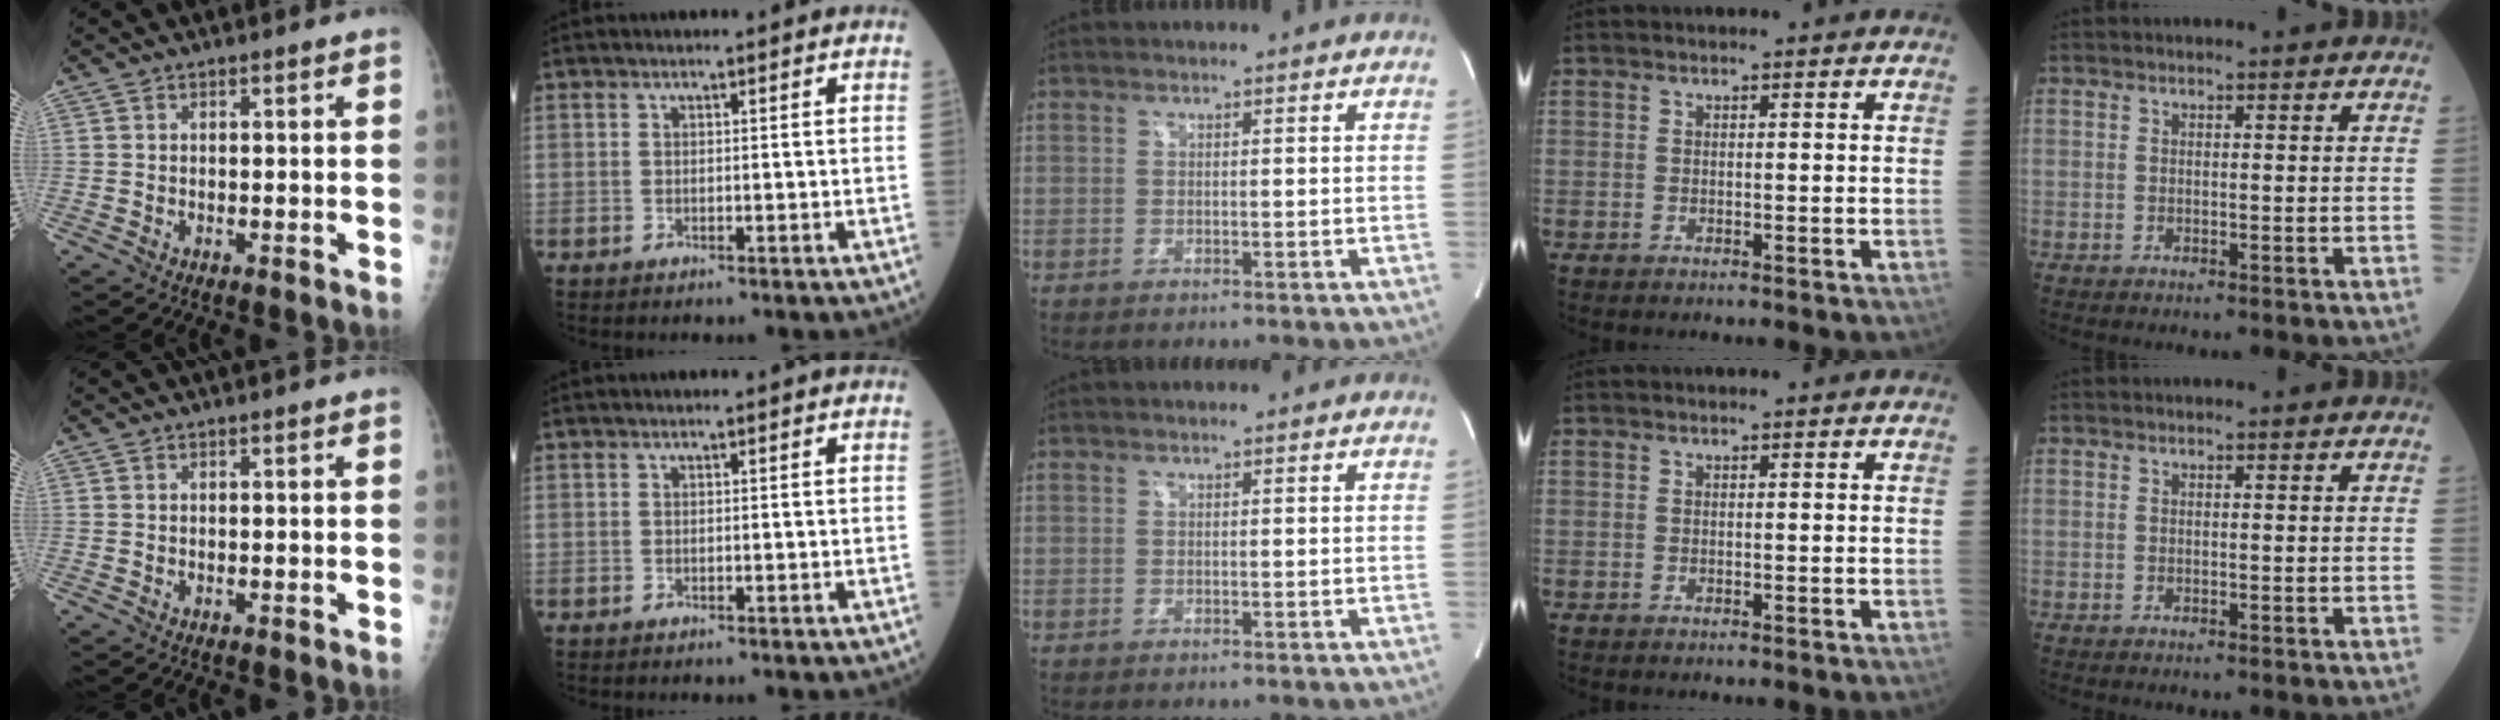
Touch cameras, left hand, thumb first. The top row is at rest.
{}